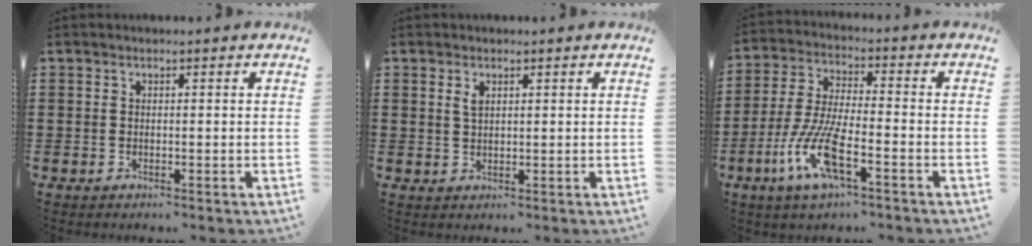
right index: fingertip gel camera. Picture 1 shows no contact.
{"total": 1.7, "force": [0.8, 0.8, 1.2], "torque": [-0.028, 0.004, 0.014]}
{"total": 9.8, "force": [-4.9, 2.2, 8.2], "torque": [-0.199, -0.016, -0.098]}